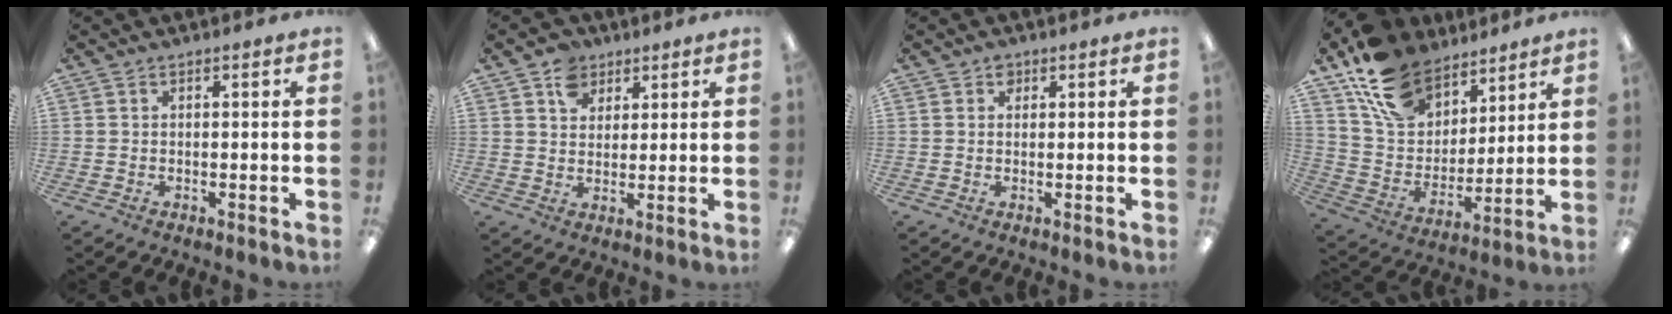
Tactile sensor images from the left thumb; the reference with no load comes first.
{"total": 6.7, "force": [4.0, 5.1, 1.7], "torque": [-0.023, -0.010, 0.072]}
{"total": 1.6, "force": [0.9, 1.2, 0.5], "torque": [-0.004, -0.001, 0.015]}
{"total": 17.9, "force": [12.1, 11.0, 7.3], "torque": [-0.145, -0.064, 0.232]}